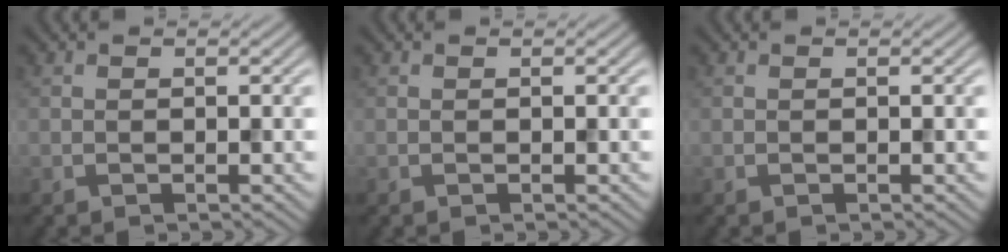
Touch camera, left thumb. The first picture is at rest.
{"total": 0.0}
{"total": 0.0}